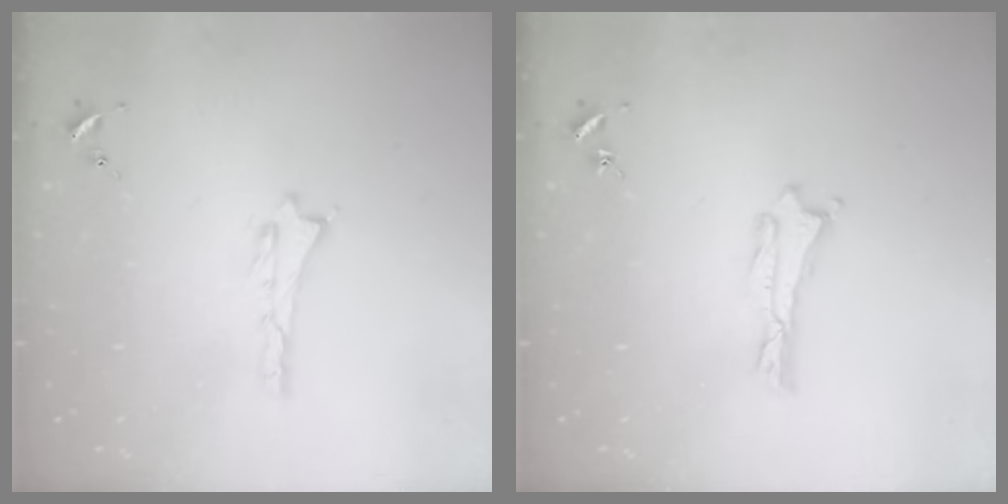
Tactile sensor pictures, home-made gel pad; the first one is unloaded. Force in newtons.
{"total": 0.0}